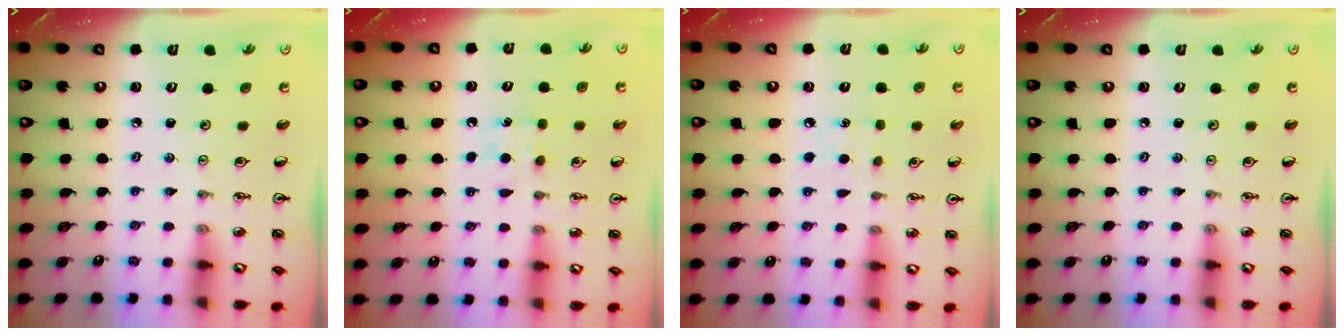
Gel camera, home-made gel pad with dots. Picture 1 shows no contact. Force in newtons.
{"total": 5.8, "press": 5.7, "slide": 0.7}
{"total": 5.1, "press": 5.1, "slide": 0.5}
{"total": 0.0}